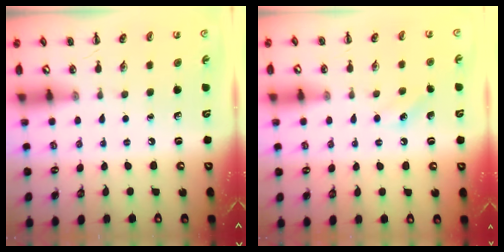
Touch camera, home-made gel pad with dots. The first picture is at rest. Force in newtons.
{"total": 5.3, "press": 5.0, "slide": 1.5}